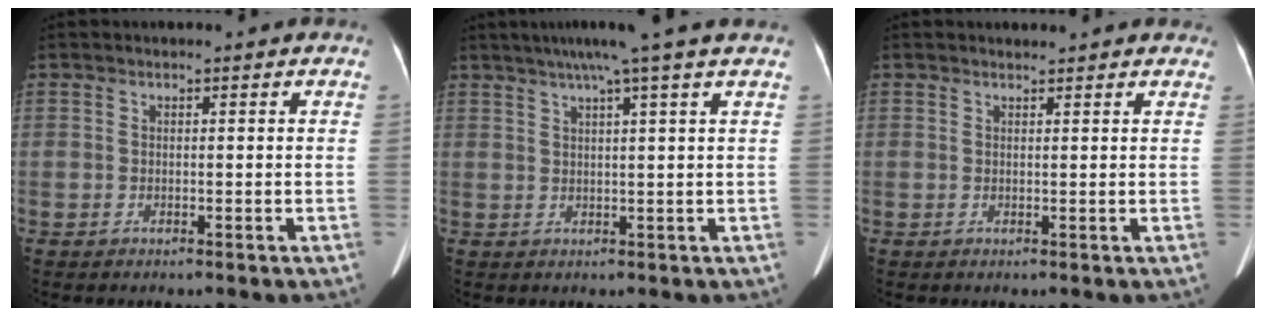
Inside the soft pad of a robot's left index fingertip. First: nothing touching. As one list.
[{"total": 7.4, "force": [5.5, -1.9, 4.6], "torque": [-0.070, 0.019, 0.068]}, {"total": 3.4, "force": [3.2, 0.9, 0.7], "torque": [-0.008, 0.014, 0.031]}]